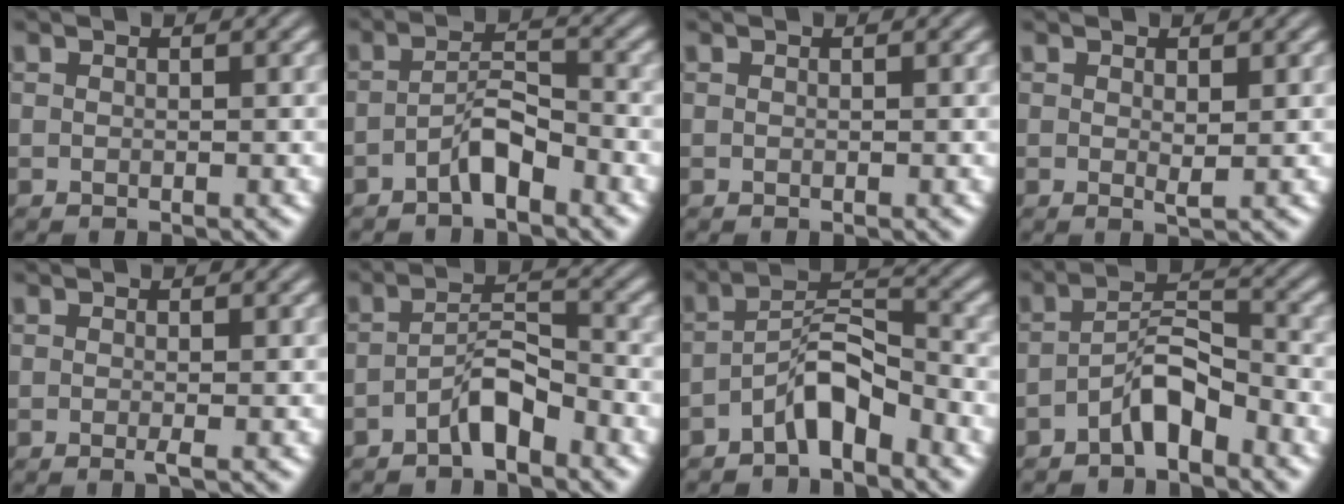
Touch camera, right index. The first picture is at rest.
{"total": 2.9, "force": [-2.3, 0.2, 1.8], "torque": [-0.012, -0.005, -0.037]}
{"total": 0.0}
{"total": 0.8, "force": [0.4, -0.2, 0.7], "torque": [-0.014, -0.010, 0.011]}
{"total": 0.7, "force": [-0.4, 0.0, 0.6], "torque": [-0.017, -0.006, -0.007]}
{"total": 3.2, "force": [-2.5, 0.4, 2.0], "torque": [-0.011, -0.005, -0.041]}
{"total": 4.0, "force": [-2.5, 1.1, 3.0], "torque": [-0.032, -0.007, -0.038]}
{"total": 3.6, "force": [-2.5, 0.8, 2.4], "torque": [-0.021, -0.004, -0.041]}